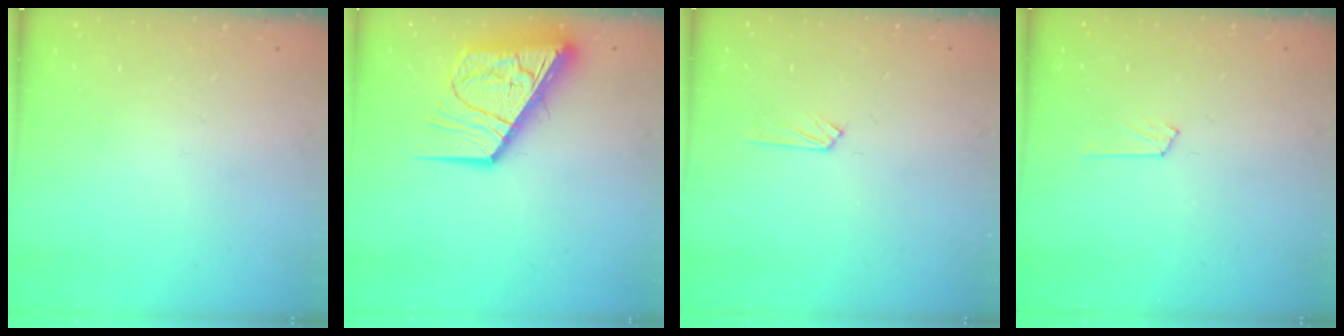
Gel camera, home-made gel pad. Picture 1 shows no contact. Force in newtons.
{"total": 16.3, "press": 16.2, "slide": 1.3}
{"total": 4.9, "press": 4.8, "slide": 0.6}
{"total": 4.6, "press": 4.6, "slide": 0.5}